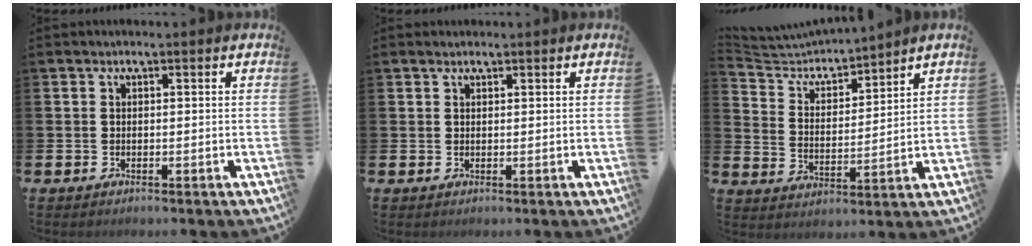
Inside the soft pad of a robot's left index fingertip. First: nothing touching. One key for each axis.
{"total": 1.1, "fx": 1.0, "fy": 0.4, "fz": 0.2, "tx": 0.006, "ty": -0.001, "tz": 0.016}
{"total": 4.9, "fx": 4.8, "fy": 0.7, "fz": 0.7, "tx": -0.043, "ty": -0.038, "tz": 0.080}